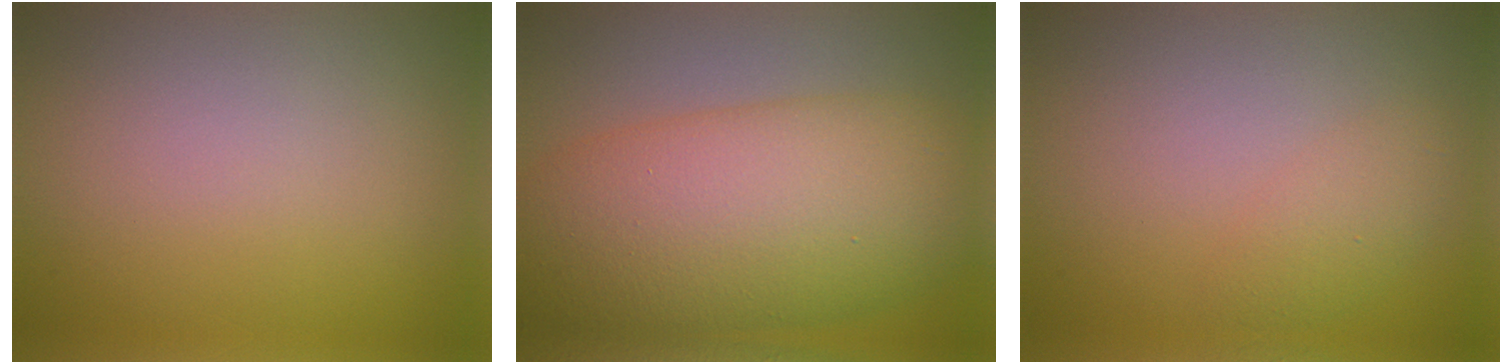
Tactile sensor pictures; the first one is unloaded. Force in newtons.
{"total": 12.3, "press": 12.3, "slide": 0.3}
{"total": 1.7, "press": 1.7, "slide": 0.0}